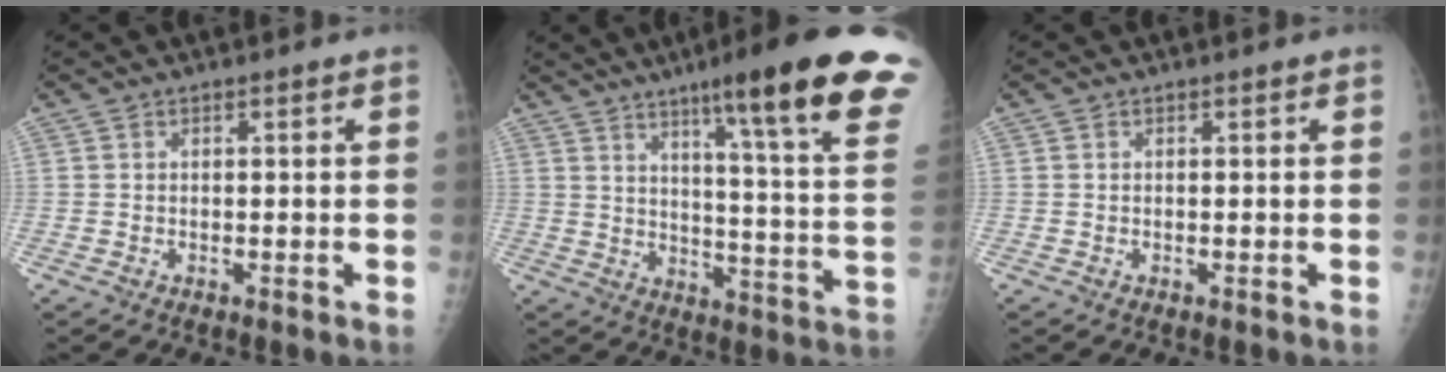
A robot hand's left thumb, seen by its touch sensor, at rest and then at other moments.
{"total": 24.2, "force": [15.0, 1.7, 18.9], "torque": [-0.244, -0.071, 0.203]}
{"total": 0.0}